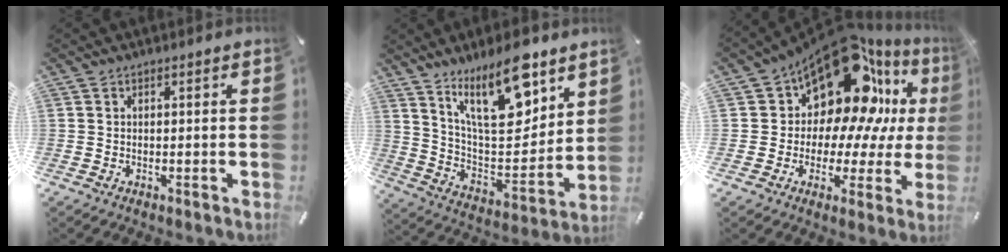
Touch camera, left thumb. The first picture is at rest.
{"total": 20.2, "force": [12.3, 8.5, 13.6], "torque": [-0.206, -0.071, 0.204]}
{"total": 19.6, "force": [11.0, 11.9, 11.0], "torque": [-0.173, -0.085, 0.193]}